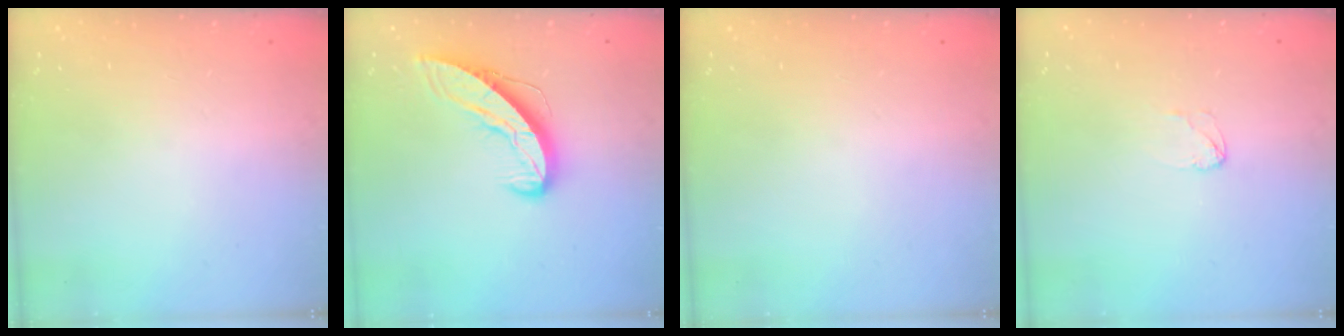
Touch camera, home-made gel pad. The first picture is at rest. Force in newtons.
{"total": 9.1, "press": 9.0, "slide": 1.1}
{"total": 0.0}
{"total": 2.6, "press": 2.6, "slide": 0.2}